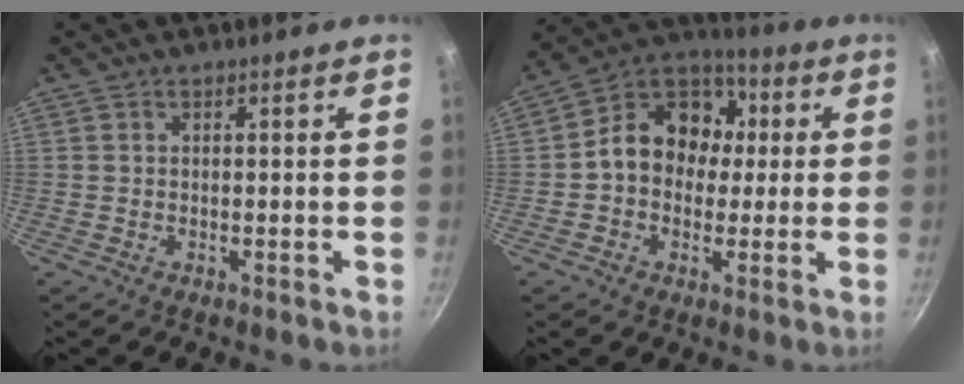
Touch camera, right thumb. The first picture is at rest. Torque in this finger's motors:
{"motor_torque": [-0.45, 1.54, 0.92, -0.37, 0.09]}